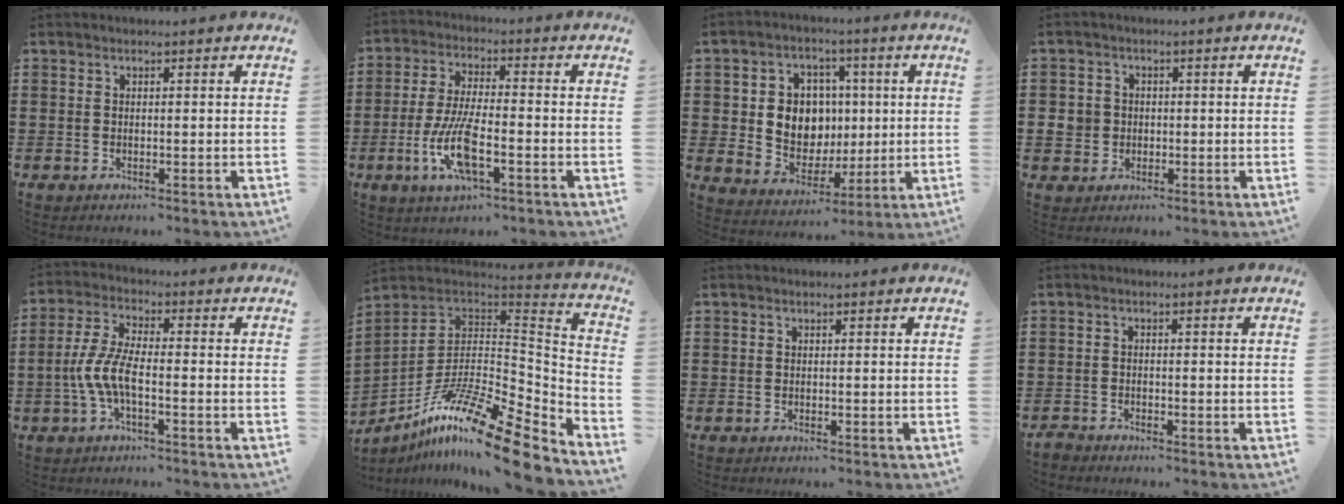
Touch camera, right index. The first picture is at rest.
{"total": 9.2, "force": [-3.3, 2.6, 8.2], "torque": [-0.186, -0.018, -0.065]}
{"total": 8.2, "force": [0.9, 7.5, 3.4], "torque": [-0.082, 0.014, 0.020]}
{"total": 3.8, "force": [-0.4, 3.5, 1.5], "torque": [-0.061, 0.001, -0.015]}
{"total": 6.3, "force": [-2.1, 2.0, 5.6], "torque": [-0.137, -0.012, -0.047]}
{"total": 17.5, "force": [-11.6, 3.8, 12.5], "torque": [-0.221, 0.040, -0.205]}
{"total": 0.0}
{"total": 1.6, "force": [-1.6, 0.2, -0.1], "torque": [-0.002, 0.002, -0.035]}